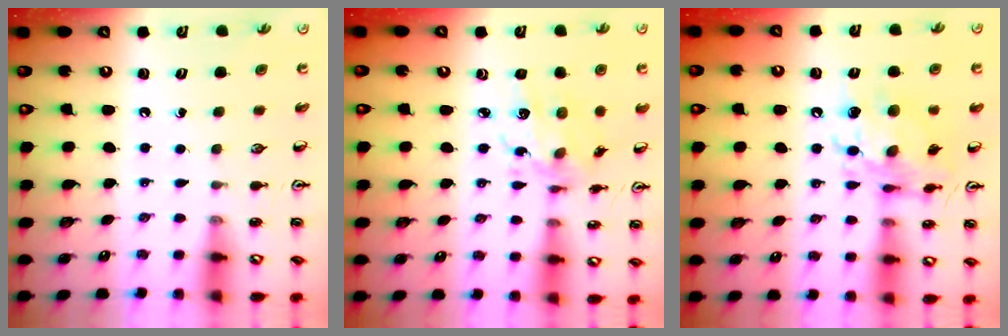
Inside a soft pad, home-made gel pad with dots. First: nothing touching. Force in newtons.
{"total": 9.4, "press": 9.4, "slide": 0.6}
{"total": 10.9, "press": 10.9, "slide": 1.1}